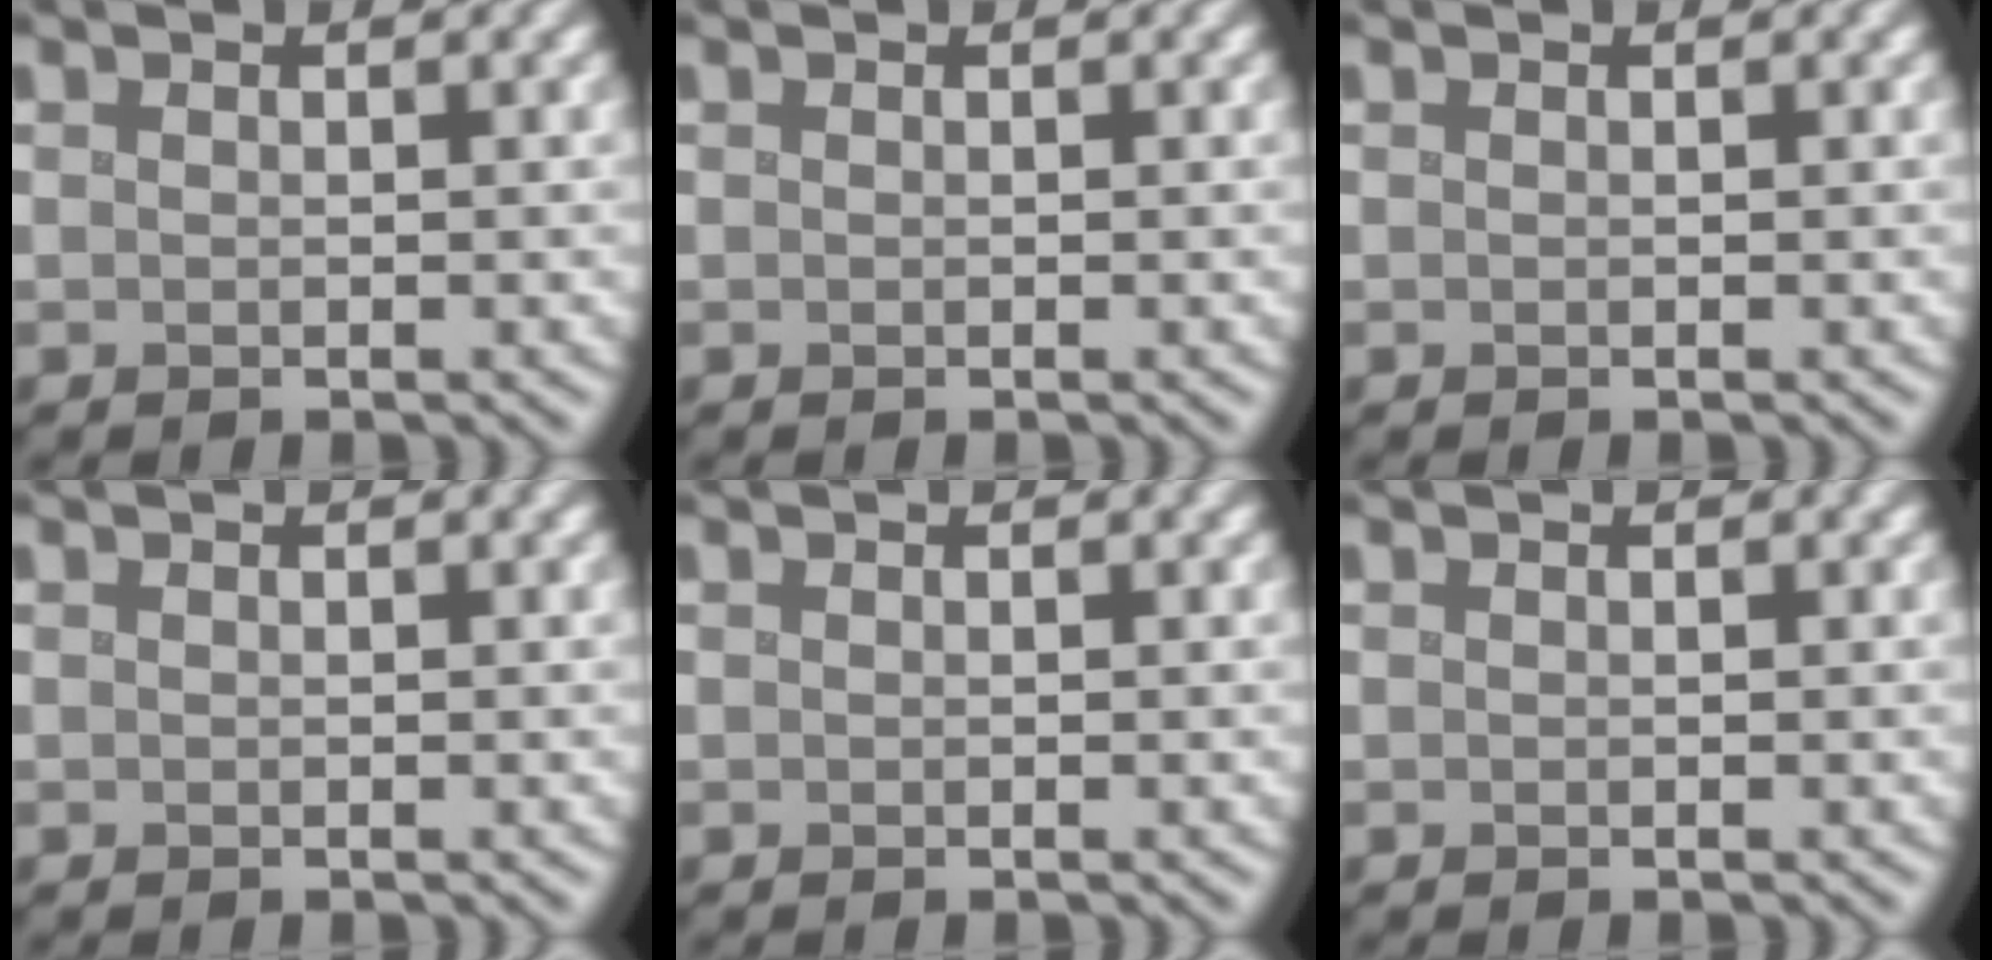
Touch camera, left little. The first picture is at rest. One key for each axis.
{"total": 0.0}
{"total": 0.0}
{"total": 0.0}
{"total": 0.0}
{"total": 0.0}